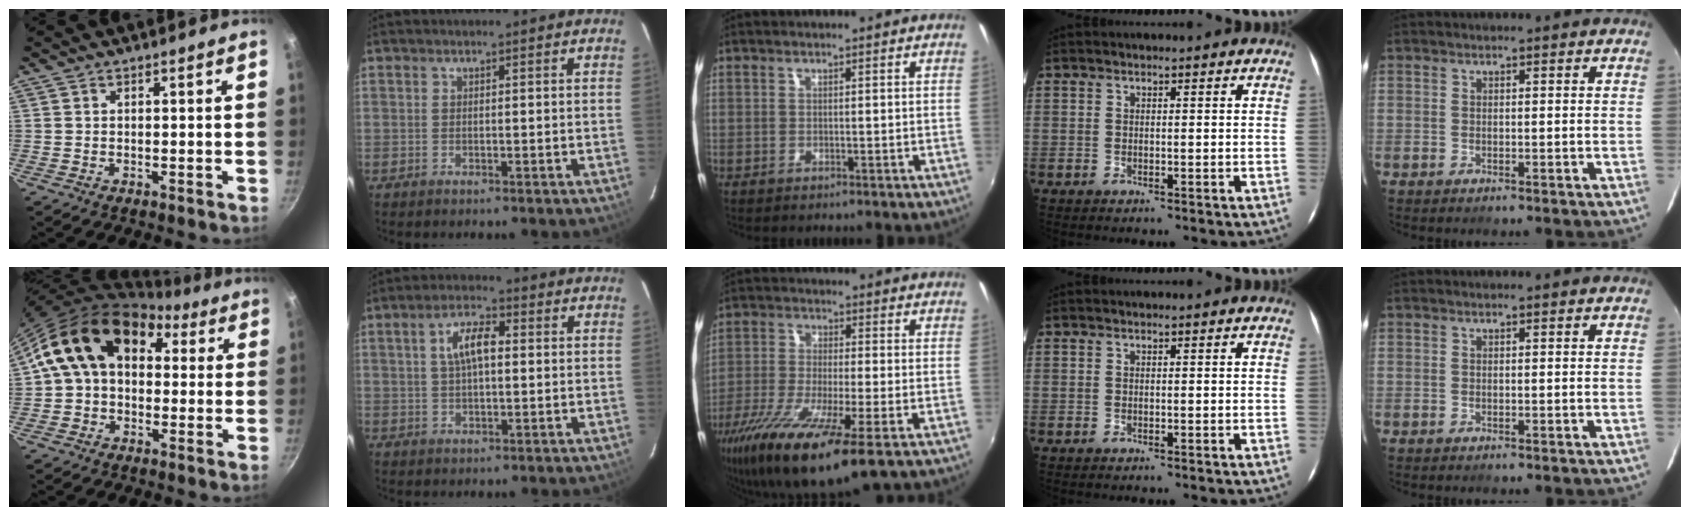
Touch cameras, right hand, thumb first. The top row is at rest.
{"thumb": {"total": 15.8, "force": [3.9, 11.3, 10.3], "torque": [-0.142, 0.029, 0.050]}, "index": {"total": 6.4, "force": [1.1, 2.8, 5.6], "torque": [-0.107, 0.016, 0.024]}, "middle": {"total": 16.0, "force": [-9.7, 2.1, 12.6], "torque": [-0.257, -0.057, -0.177]}}